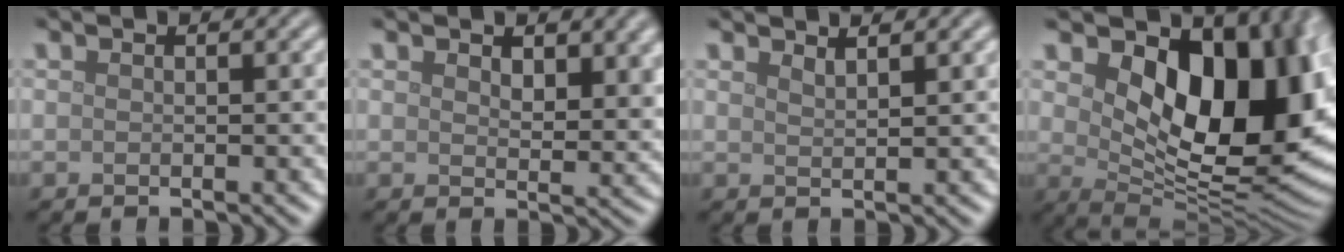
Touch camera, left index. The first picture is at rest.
{"total": 4.0, "force": [2.0, 2.2, 2.7], "torque": [-0.042, -0.007, 0.034]}
{"total": 1.4, "force": [1.3, 0.3, 0.4], "torque": [0.002, 0.001, 0.018]}
{"total": 15.1, "force": [4.2, 8.3, 11.9], "torque": [-0.133, -0.010, 0.079]}